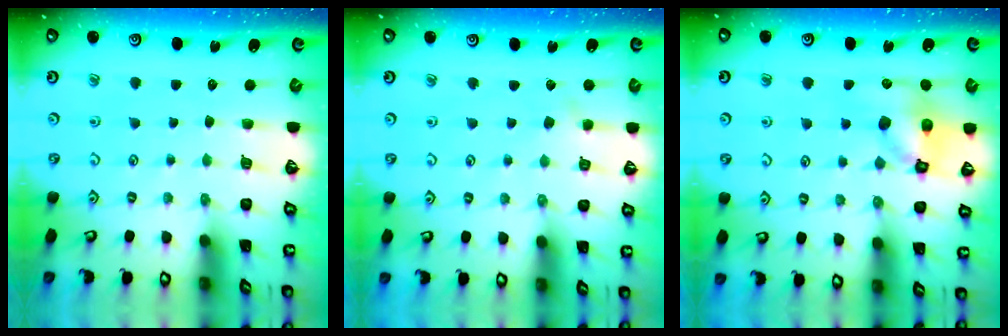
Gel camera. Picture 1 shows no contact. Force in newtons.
{"total": 3.6, "press": 3.5, "slide": 0.4}
{"total": 12.3, "press": 12.2, "slide": 1.7}